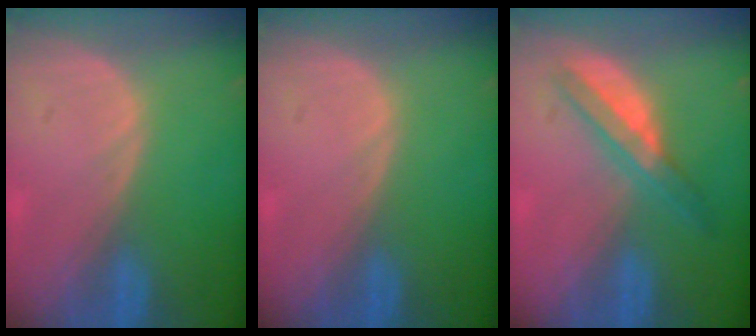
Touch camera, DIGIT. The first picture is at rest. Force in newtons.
{"total": 0.0}
{"total": 5.2, "press": 5.0, "slide": 1.5}